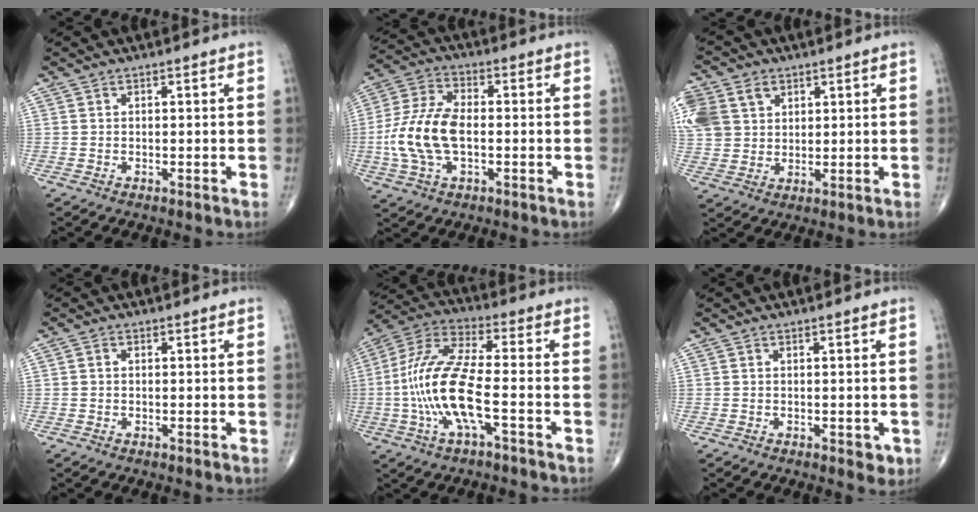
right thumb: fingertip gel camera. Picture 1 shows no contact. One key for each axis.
{"total": 13.1, "fx": -1.6, "fy": 7.1, "fz": 10.9, "tx": -0.234, "ty": 0.018, "tz": -0.033}
{"total": 17.5, "fx": 6.2, "fy": 13.8, "fz": 8.7, "tx": -0.234, "ty": 0.034, "tz": 0.131}
{"total": 1.0, "fx": 0.0, "fy": 0.8, "fz": 0.5, "tx": -0.007, "ty": 0.003, "tz": -0.001}
{"total": 15.6, "fx": -3.3, "fy": 4.4, "fz": 14.6, "tx": -0.323, "ty": 0.033, "tz": -0.068}
{"total": 2.3, "fx": -0.5, "fy": 1.4, "fz": 1.8, "tx": -0.011, "ty": -0.001, "tz": -0.005}